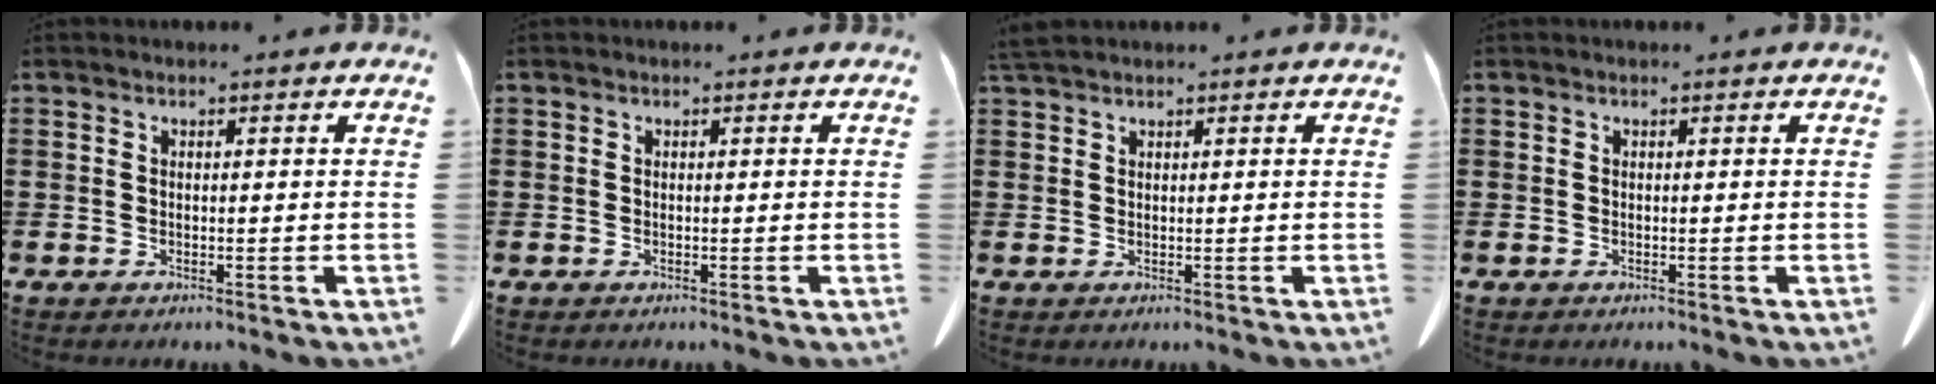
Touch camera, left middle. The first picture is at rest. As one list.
[{"total": 0.0}, {"total": 1.5, "force": [1.4, 0.1, 0.7], "torque": [-0.017, -0.001, 0.027]}, {"total": 0.0}]